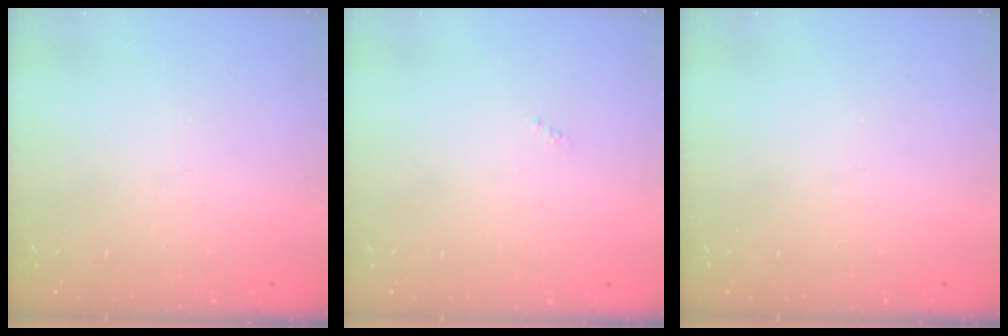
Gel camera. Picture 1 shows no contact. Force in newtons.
{"total": 0.0}
{"total": 0.0}